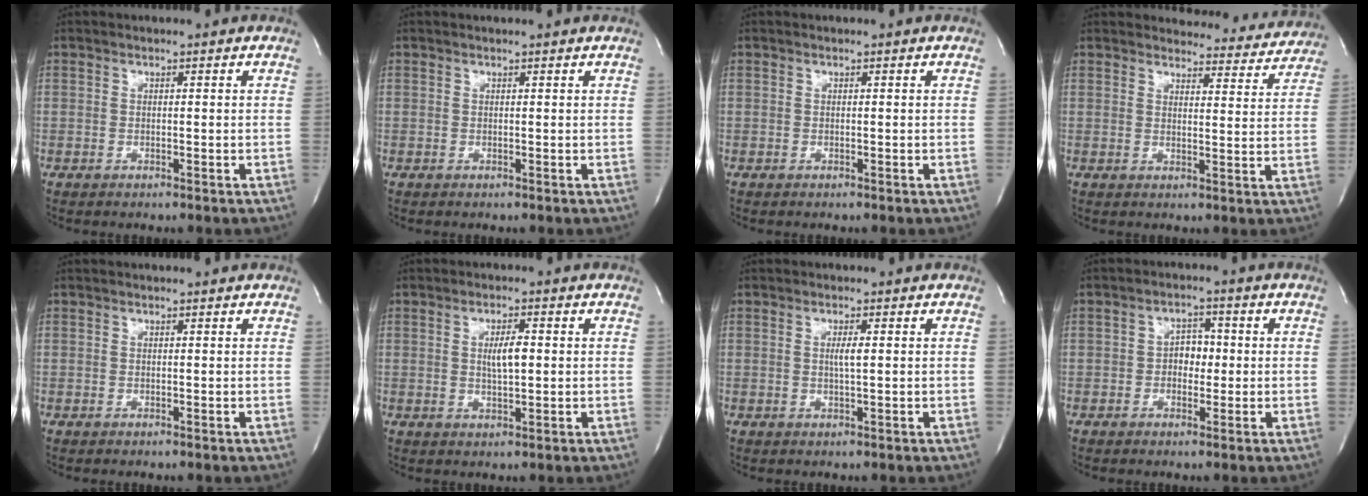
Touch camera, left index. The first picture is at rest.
{"total": 1.6, "force": [1.5, 0.0, 0.4], "torque": [-0.011, 0.008, 0.017]}
{"total": 0.0}
{"total": 11.0, "force": [10.7, 2.5, 0.8], "torque": [0.019, -0.025, 0.107]}
{"total": 1.3, "force": [1.2, 0.1, 0.2], "torque": [-0.009, 0.009, 0.013]}
{"total": 3.6, "force": [0.5, 0.9, 3.5], "torque": [-0.061, 0.000, 0.009]}
{"total": 1.7, "force": [0.3, 0.0, 1.7], "torque": [-0.036, 0.000, 0.005]}
{"total": 3.3, "force": [-0.2, 2.3, 2.4], "torque": [-0.033, 0.010, -0.005]}